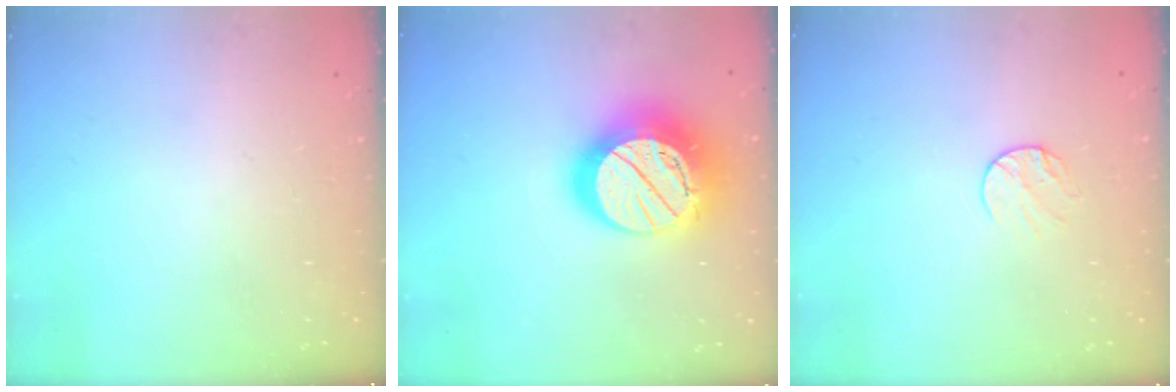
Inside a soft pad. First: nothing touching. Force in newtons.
{"total": 24.1, "press": 24.1, "slide": 1.9}
{"total": 5.6, "press": 5.6, "slide": 0.5}